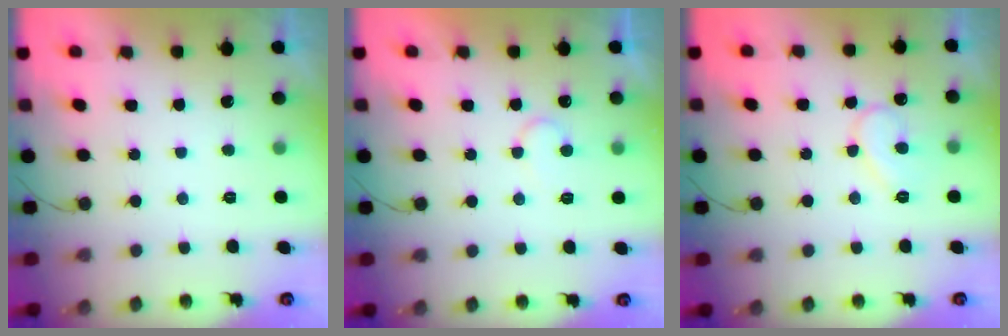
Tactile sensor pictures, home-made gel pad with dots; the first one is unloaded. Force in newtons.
{"total": 6.1, "press": 6.1, "slide": 0.4}
{"total": 9.5, "press": 9.5, "slide": 0.9}